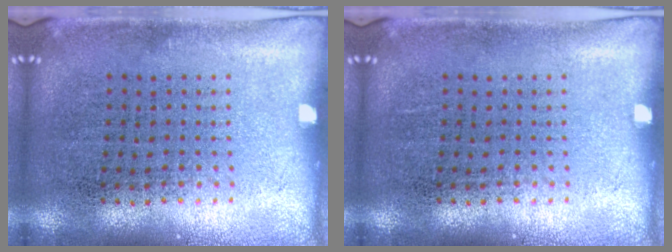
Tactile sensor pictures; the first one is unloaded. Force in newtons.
{"total": 0.0}